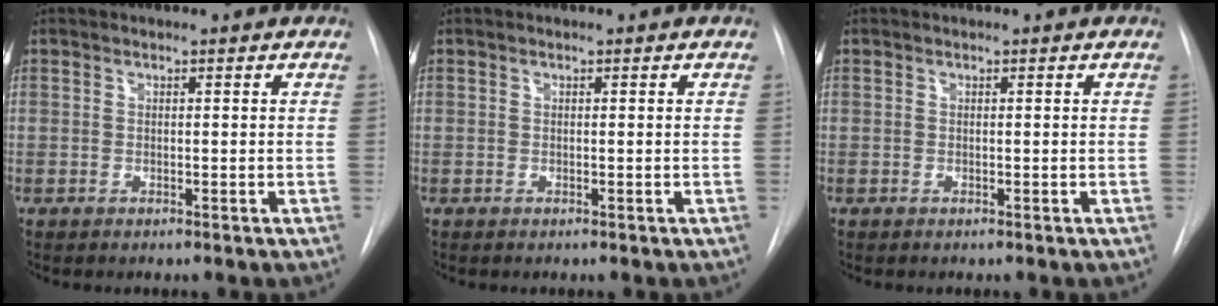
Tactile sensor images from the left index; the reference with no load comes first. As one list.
[{"total": 0.0}, {"total": 0.0}]